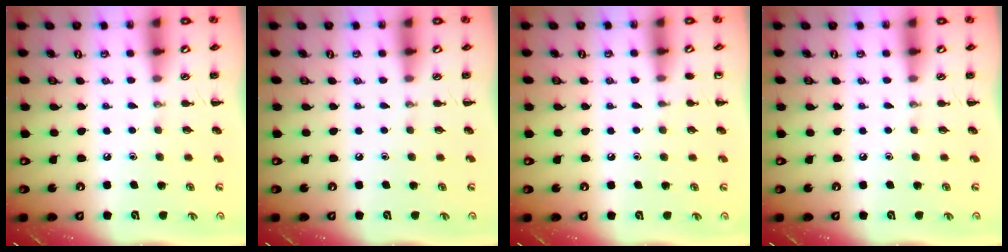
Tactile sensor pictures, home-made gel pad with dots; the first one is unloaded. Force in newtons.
{"total": 0.0}
{"total": 3.0, "press": 2.8, "slide": 1.0}
{"total": 0.0}